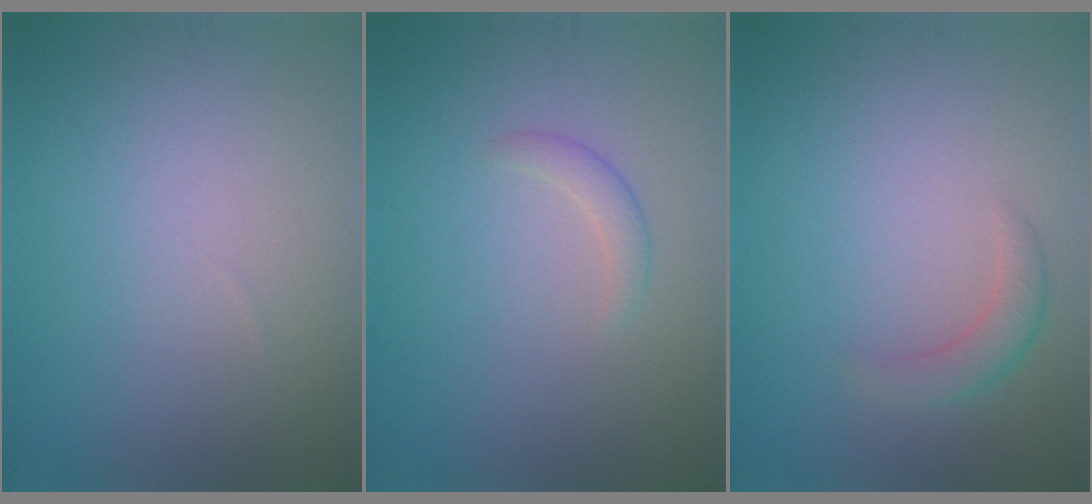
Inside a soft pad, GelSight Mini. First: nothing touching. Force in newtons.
{"total": 1.3, "press": 1.3, "slide": 0.0}
{"total": 2.0, "press": 2.0, "slide": 0.1}